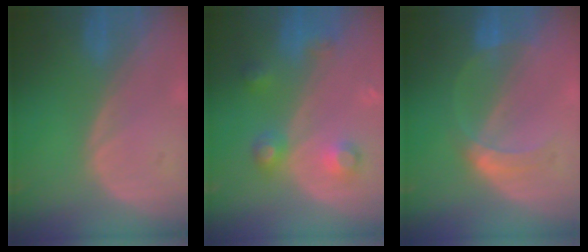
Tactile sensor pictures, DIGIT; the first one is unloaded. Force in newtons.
{"total": 5.3, "press": 5.3, "slide": 0.3}
{"total": 4.1, "press": 4.0, "slide": 0.3}